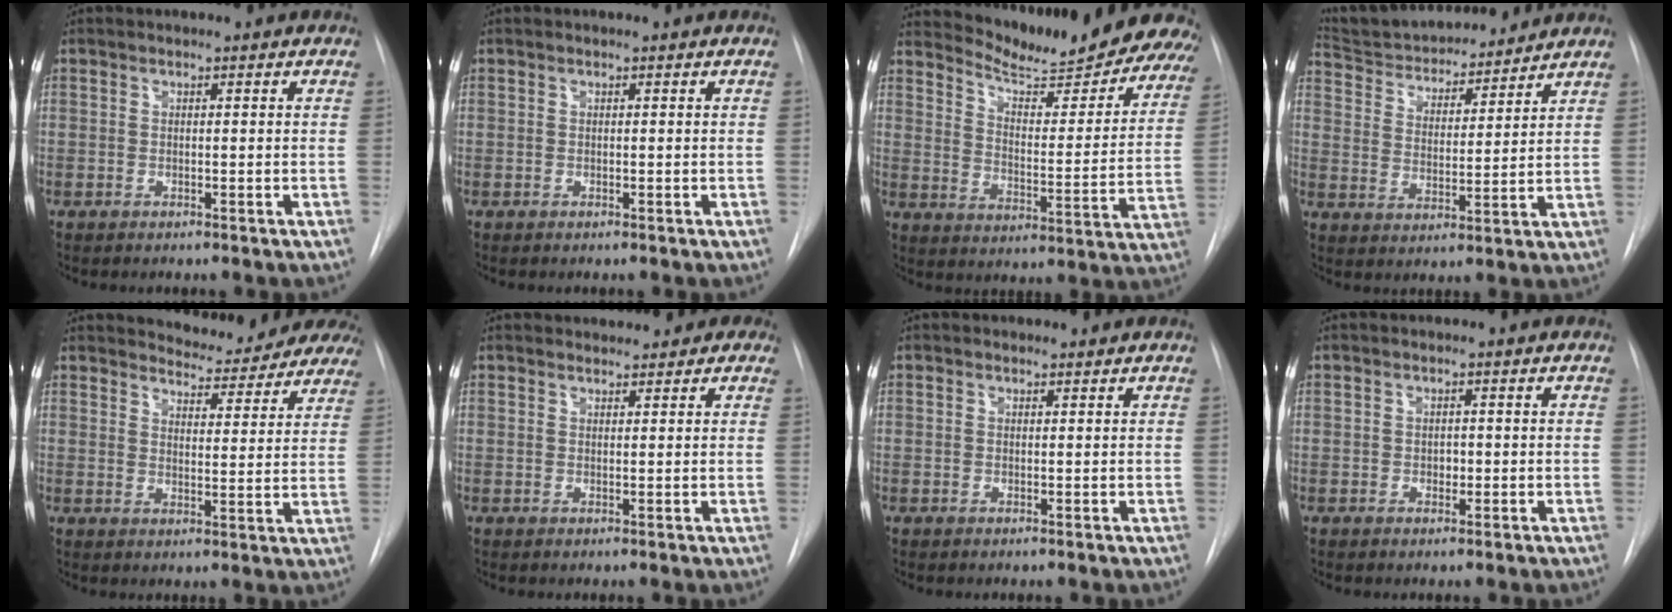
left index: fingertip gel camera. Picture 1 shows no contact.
{"total": 0.0}
{"total": 20.7, "force": [19.5, 2.2, 6.6], "torque": [-0.088, -0.080, 0.247]}
{"total": 15.9, "force": [14.9, 3.3, 4.4], "torque": [-0.071, 0.011, 0.243]}
{"total": 12.7, "force": [12.3, 2.6, 1.8], "torque": [-0.007, -0.031, 0.135]}
{"total": 5.9, "force": [5.1, 2.6, 1.1], "torque": [0.001, 0.014, 0.047]}
{"total": 0.6, "force": [0.5, 0.3, -0.1], "torque": [-0.003, -0.002, 0.005]}
{"total": 0.0}